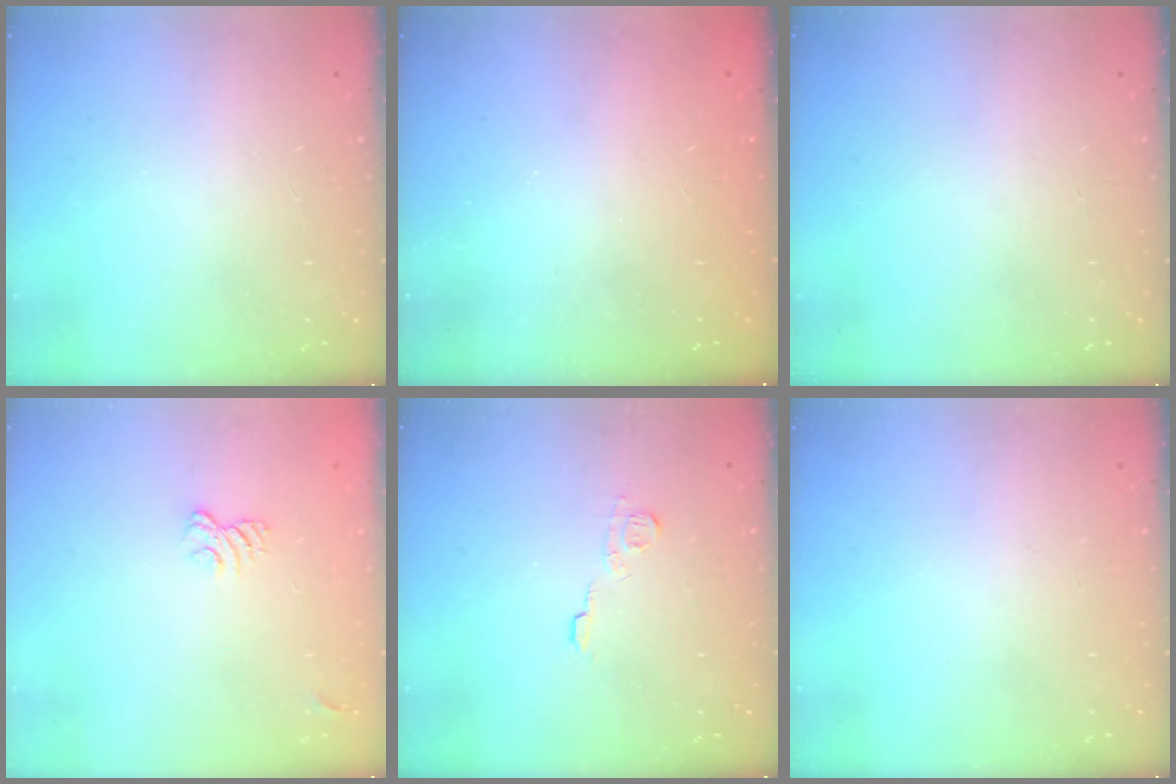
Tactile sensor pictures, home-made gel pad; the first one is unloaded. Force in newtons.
{"total": 2.6, "press": 2.5, "slide": 0.8}
{"total": 0.0}
{"total": 3.2, "press": 3.0, "slide": 1.2}
{"total": 6.0, "press": 6.0, "slide": 0.7}
{"total": 0.0}